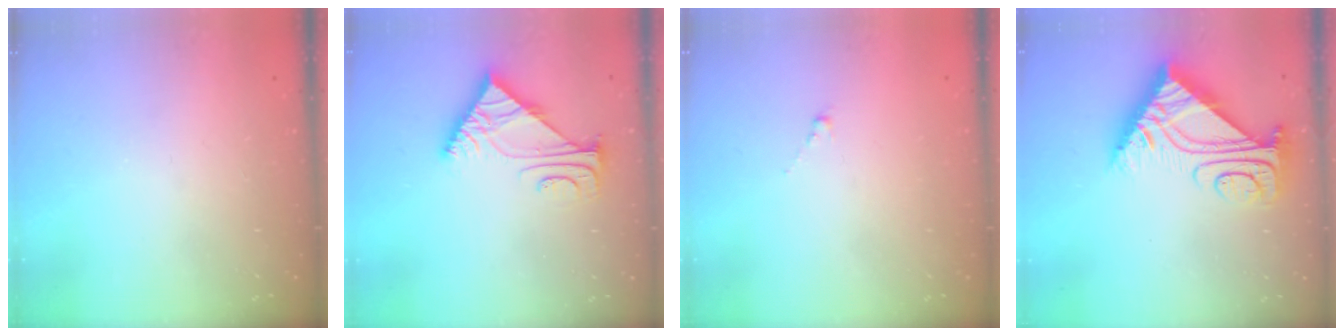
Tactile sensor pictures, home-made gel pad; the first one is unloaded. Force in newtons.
{"total": 5.6, "press": 5.5, "slide": 0.8}
{"total": 0.8, "press": 0.7, "slide": 0.5}
{"total": 11.1, "press": 11.0, "slide": 1.0}